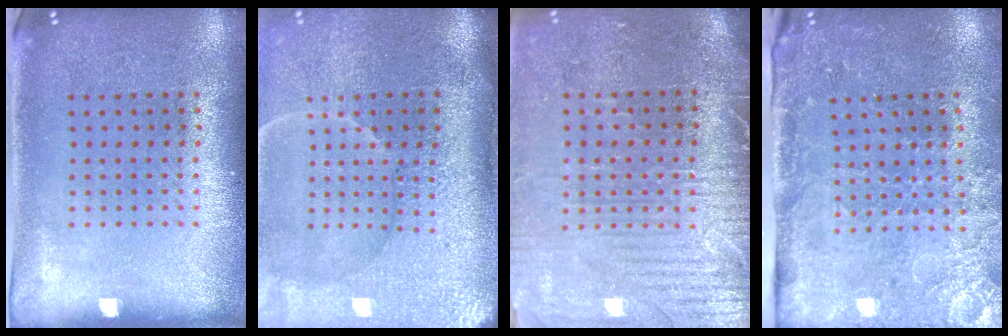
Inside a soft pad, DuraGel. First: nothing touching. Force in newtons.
{"total": 4.5, "press": 3.8, "slide": 2.5}
{"total": 3.7, "press": 3.4, "slide": 1.4}
{"total": 3.3, "press": 3.3, "slide": 0.3}